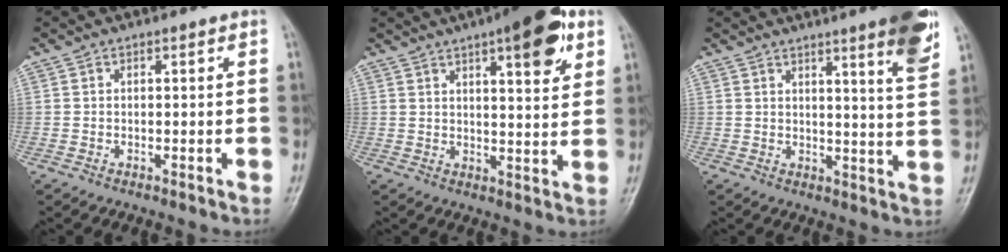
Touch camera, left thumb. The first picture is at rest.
{"total": 12.5, "force": [6.6, 3.7, 10.0], "torque": [-0.115, -0.023, 0.086]}
{"total": 10.5, "force": [6.3, 0.8, 8.4], "torque": [-0.099, -0.036, 0.077]}